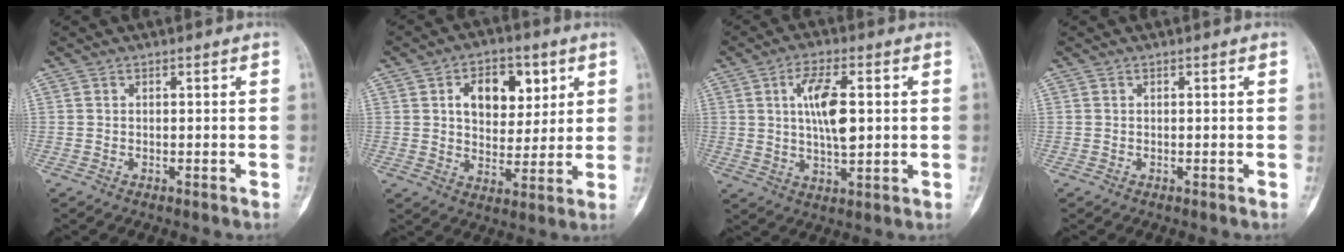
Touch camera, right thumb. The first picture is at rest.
{"total": 11.7, "force": [4.2, 7.6, 7.8], "torque": [-0.070, -0.013, 0.065]}
{"total": 10.0, "force": [1.8, 4.0, 9.0], "torque": [-0.152, -0.004, 0.031]}
{"total": 0.0}